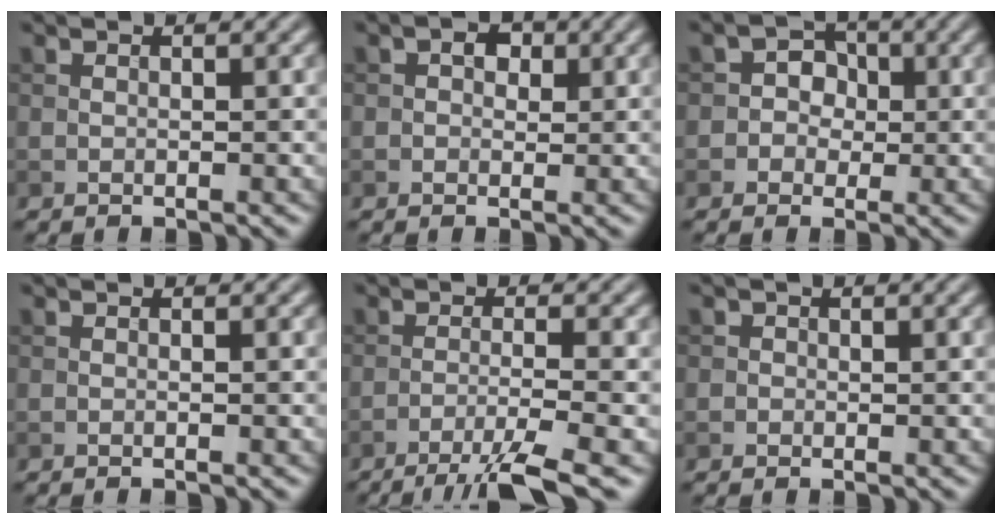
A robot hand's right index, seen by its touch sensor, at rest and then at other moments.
{"total": 1.7, "force": [0.4, 1.3, 1.1], "torque": [-0.010, 0.001, 0.001]}
{"total": 2.6, "force": [-0.1, 2.5, 0.9], "torque": [0.006, 0.006, -0.018]}
{"total": 0.6, "force": [-0.1, 0.2, 0.5], "torque": [-0.004, -0.002, -0.005]}
{"total": 5.5, "force": [-3.4, 0.7, 4.2], "torque": [-0.060, 0.002, -0.068]}
{"total": 0.7, "force": [0.0, 0.7, 0.0], "torque": [0.005, -0.004, -0.005]}